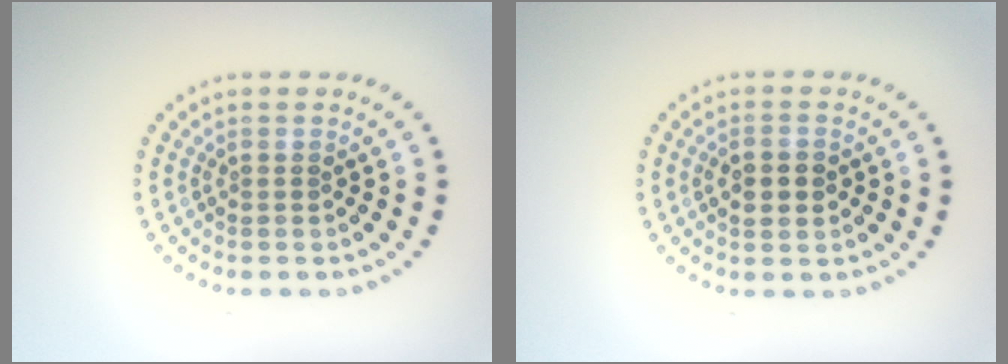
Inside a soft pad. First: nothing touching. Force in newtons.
{"total": 2.4, "press": 2.4, "slide": 0.1}